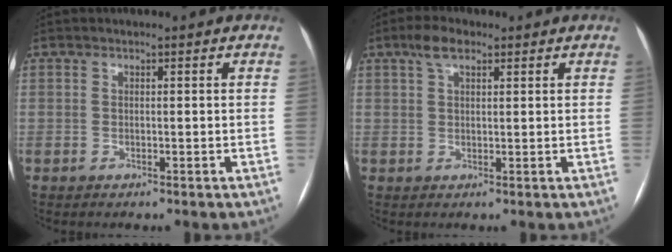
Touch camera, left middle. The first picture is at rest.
{"total": 3.7, "force": [2.3, 1.5, 2.5], "torque": [-0.054, 0.014, 0.044]}